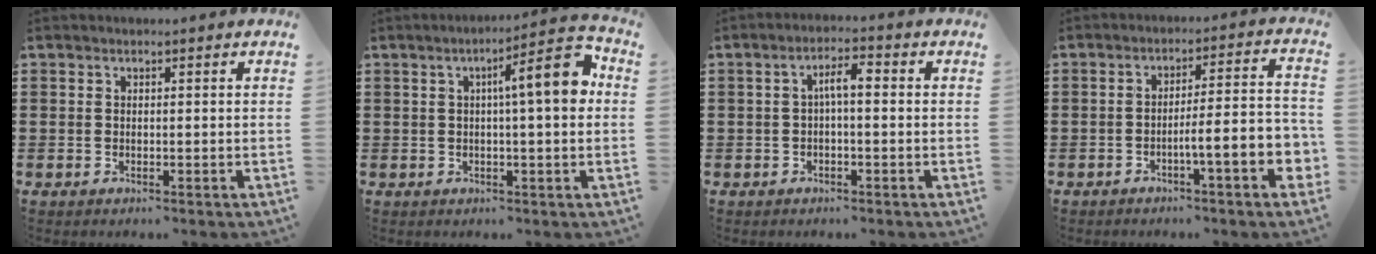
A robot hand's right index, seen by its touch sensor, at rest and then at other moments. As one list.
[{"total": 8.8, "force": [1.6, 1.3, 8.5], "torque": [-0.130, -0.006, 0.014]}, {"total": 3.5, "force": [-0.1, 0.9, 3.4], "torque": [-0.065, 0.012, -0.006]}, {"total": 7.9, "force": [-3.1, 0.8, 7.3], "torque": [-0.120, -0.006, -0.055]}]